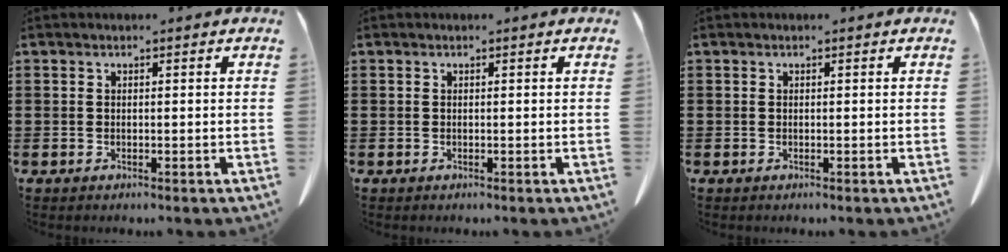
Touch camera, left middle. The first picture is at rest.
{"total": 0.0}
{"total": 0.0}